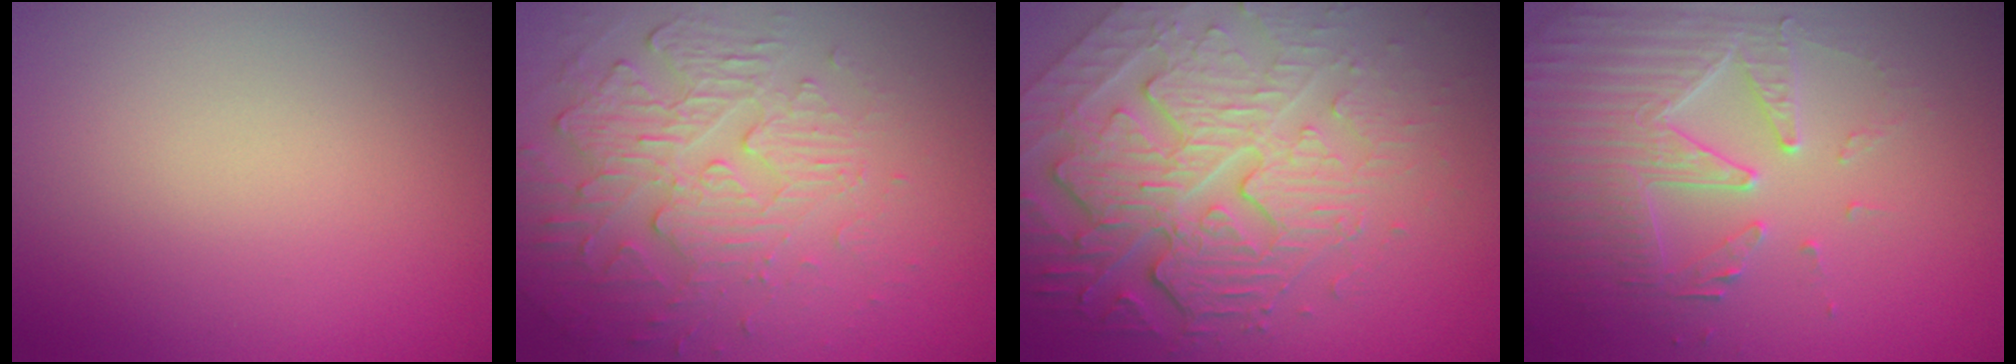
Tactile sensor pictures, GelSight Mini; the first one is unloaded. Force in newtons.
{"total": 6.0, "press": 3.7, "slide": 4.8}
{"total": 8.2, "press": 5.8, "slide": 5.8}
{"total": 4.8, "press": 4.4, "slide": 2.0}